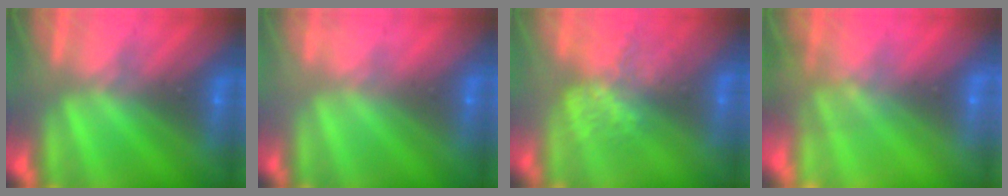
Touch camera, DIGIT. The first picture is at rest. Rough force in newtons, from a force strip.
{"total": 3.8}
{"total": 6.9}
{"total": 7.6}